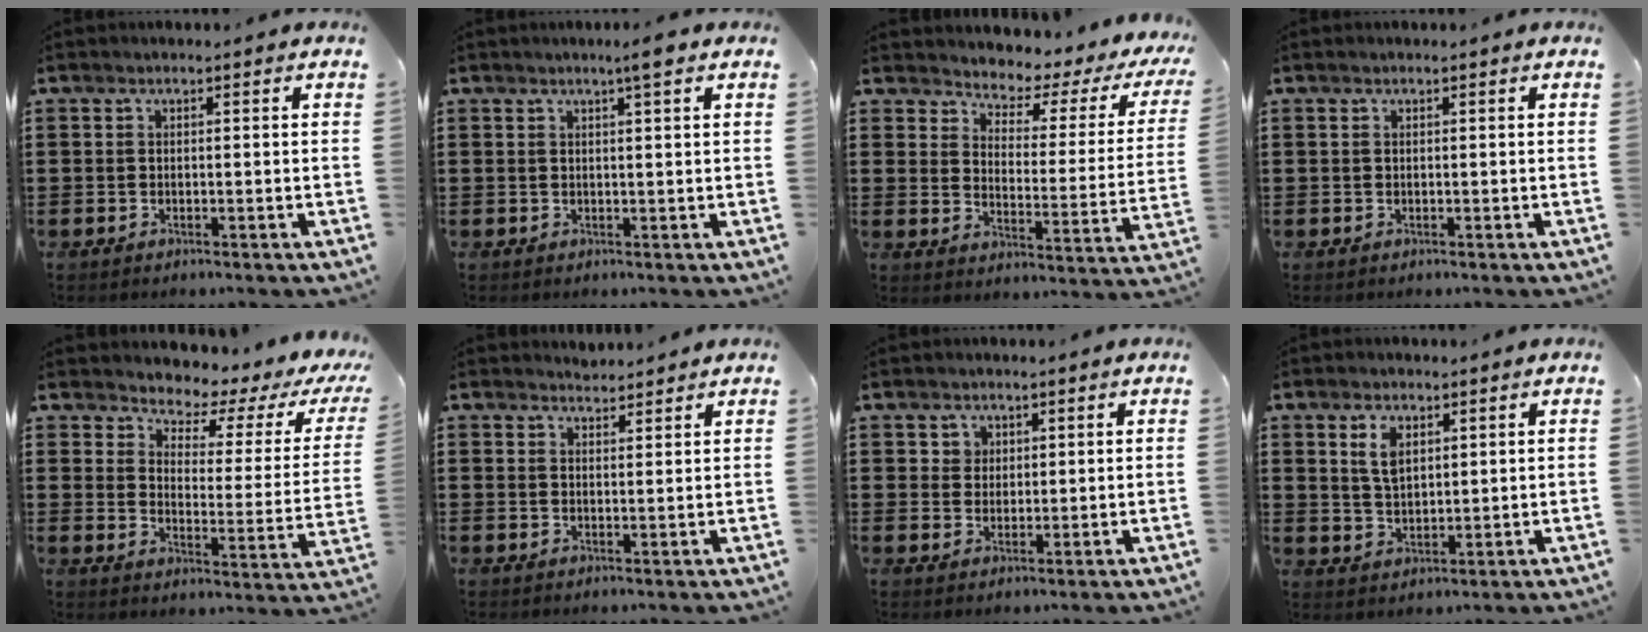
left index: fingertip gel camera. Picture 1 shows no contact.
{"total": 2.7, "force": [1.7, -0.2, 2.1], "torque": [-0.034, -0.004, 0.028]}
{"total": 2.6, "force": [2.3, 0.7, 1.1], "torque": [-0.041, -0.027, 0.027]}
{"total": 0.0}
{"total": 3.0, "force": [2.8, 0.6, 0.8], "torque": [-0.041, -0.029, 0.038]}
{"total": 2.1, "force": [2.1, 0.2, -0.2], "torque": [0.000, 0.003, 0.042]}
{"total": 2.4, "force": [1.4, 1.9, 0.2], "torque": [-0.005, 0.002, 0.024]}
{"total": 4.4, "force": [2.2, 2.4, 3.0], "torque": [-0.060, 0.004, 0.038]}